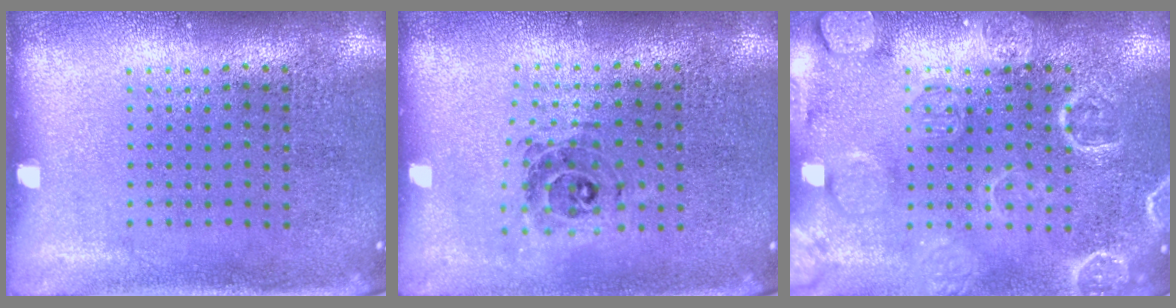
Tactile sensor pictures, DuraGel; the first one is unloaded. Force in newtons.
{"total": 0.7, "press": 0.7, "slide": 0.2}
{"total": 4.6, "press": 4.6, "slide": 0.7}